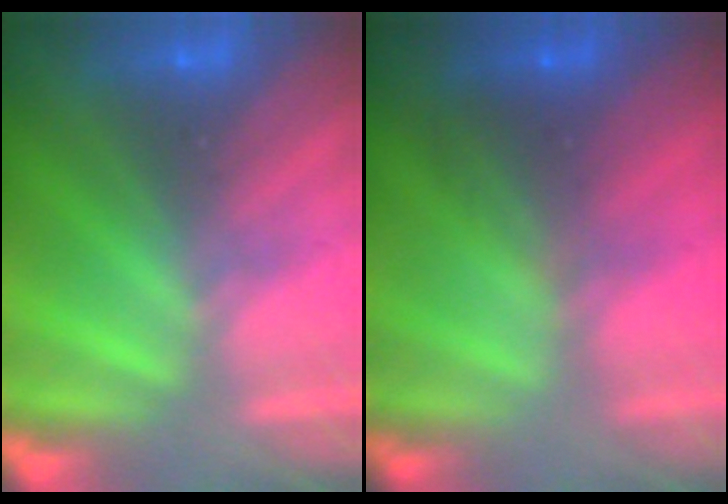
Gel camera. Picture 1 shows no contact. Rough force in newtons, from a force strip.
{"total": 1.7}